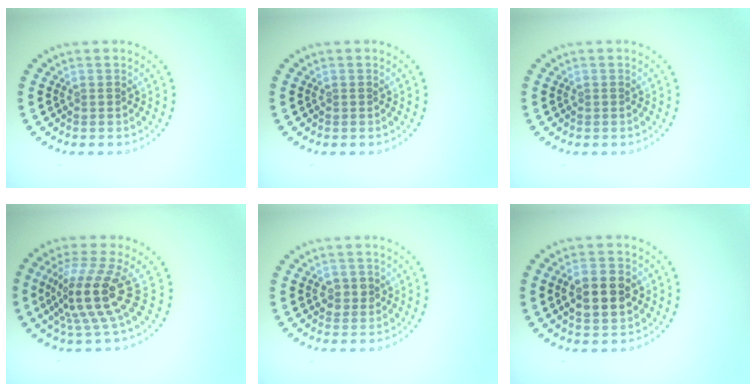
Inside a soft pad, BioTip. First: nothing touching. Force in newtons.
{"total": 0.0}
{"total": 0.0}
{"total": 5.0, "press": 3.6, "slide": 3.5}
{"total": 1.8, "press": 1.8, "slide": 0.1}
{"total": 5.2, "press": 5.2, "slide": 0.3}